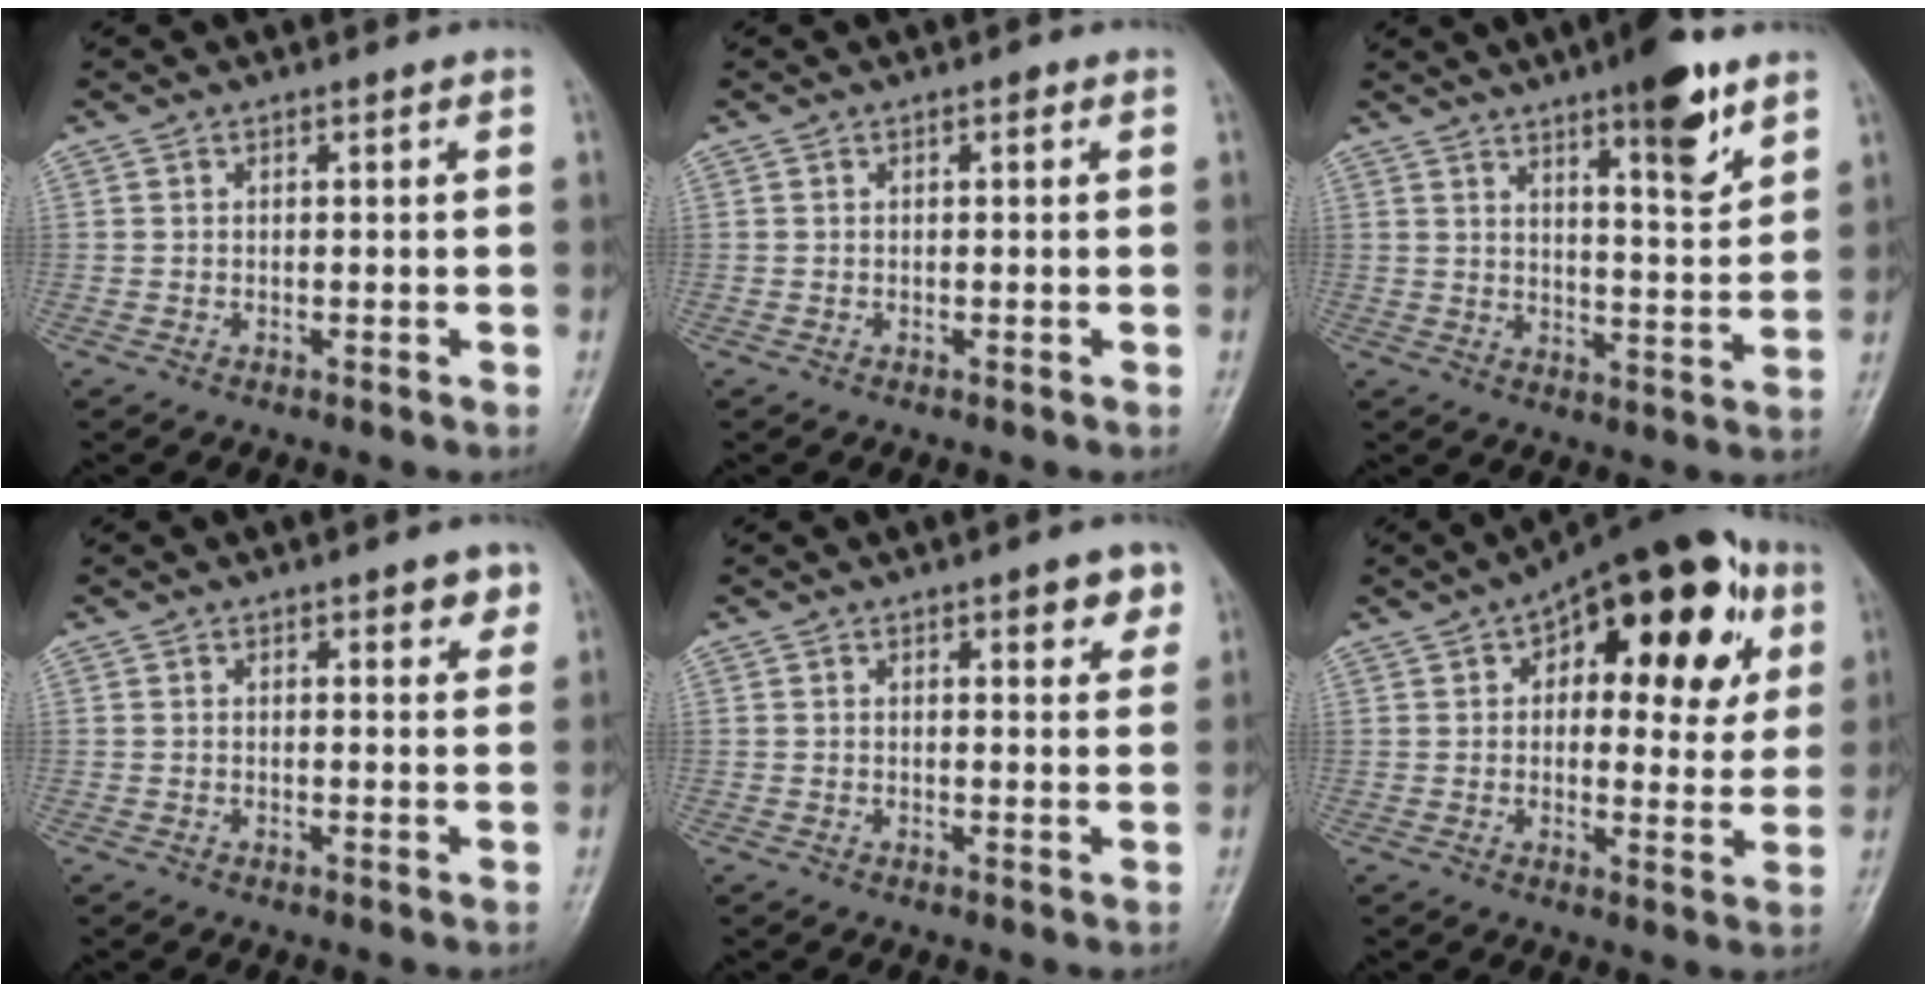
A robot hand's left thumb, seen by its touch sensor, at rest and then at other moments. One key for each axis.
{"total": 0.6, "fx": 0.2, "fy": 0.4, "fz": 0.4, "tx": -0.001, "ty": 0.002, "tz": -0.002}
{"total": 11.1, "fx": 6.9, "fy": 2.5, "fz": 8.3, "tx": -0.103, "ty": -0.042, "tz": 0.099}
{"total": 3.8, "fx": 2.2, "fy": 1.7, "fz": 2.6, "tx": -0.011, "ty": -0.008, "tz": 0.023}
{"total": 4.8, "fx": 2.7, "fy": 2.0, "fz": 3.5, "tx": -0.024, "ty": -0.011, "tz": 0.030}
{"total": 22.9, "fx": 8.4, "fy": 11.3, "fz": 18.0, "tx": -0.199, "ty": 0.007, "tz": 0.110}